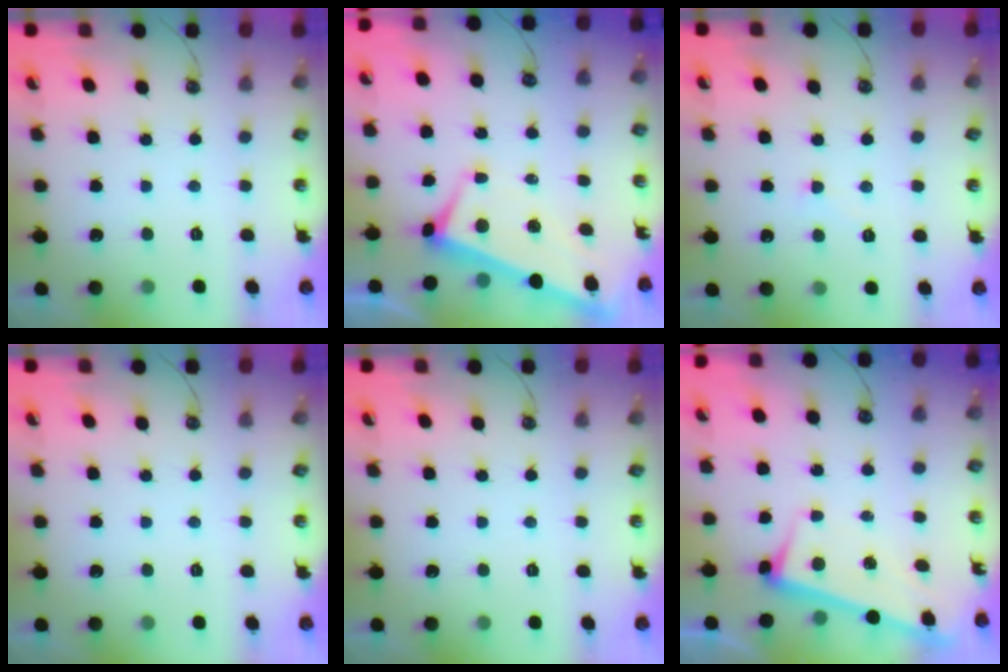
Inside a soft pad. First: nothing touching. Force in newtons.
{"total": 2.5, "press": 2.3, "slide": 0.9}
{"total": 2.2, "press": 2.2, "slide": 0.4}
{"total": 0.0}
{"total": 0.0}
{"total": 2.6, "press": 2.5, "slide": 0.7}